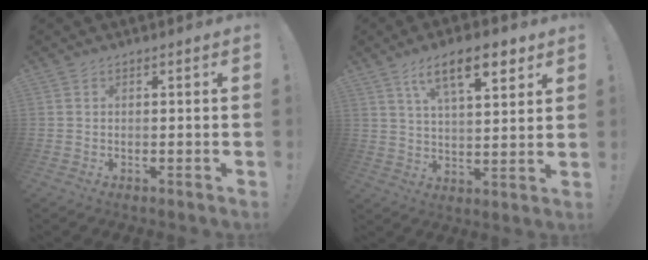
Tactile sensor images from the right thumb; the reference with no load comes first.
{"total": 13.7, "force": [7.3, 4.7, 10.6], "torque": [-0.168, -0.021, 0.119]}